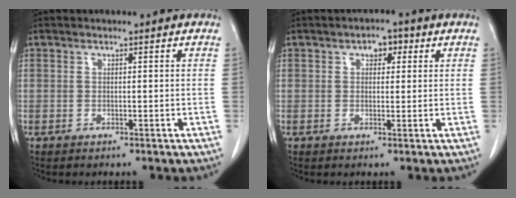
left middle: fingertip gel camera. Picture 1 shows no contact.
{"total": 2.7, "force": [1.2, 1.7, 1.8], "torque": [-0.023, 0.012, 0.015]}